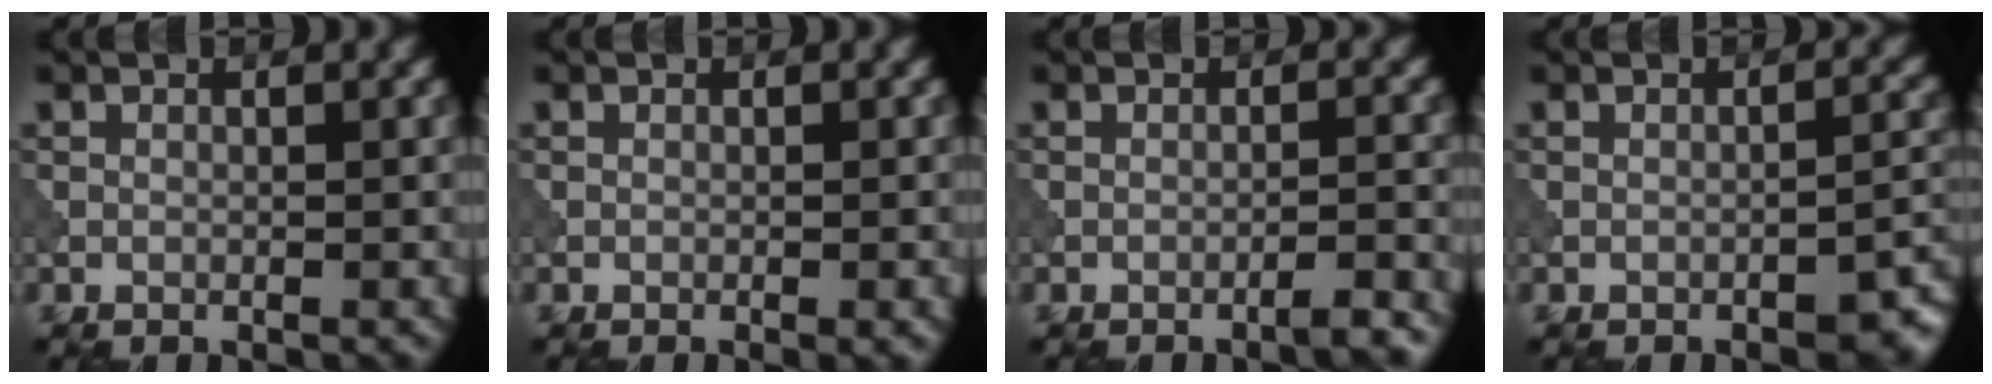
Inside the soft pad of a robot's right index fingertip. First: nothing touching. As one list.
[{"total": 0.9, "force": [-0.3, 0.1, 0.8], "torque": [-0.010, -0.002, -0.006]}, {"total": 2.0, "force": [-1.5, 0.2, 1.4], "torque": [-0.012, 0.007, -0.031]}, {"total": 3.2, "force": [-2.3, 0.8, 2.1], "torque": [-0.027, 0.008, -0.031]}]